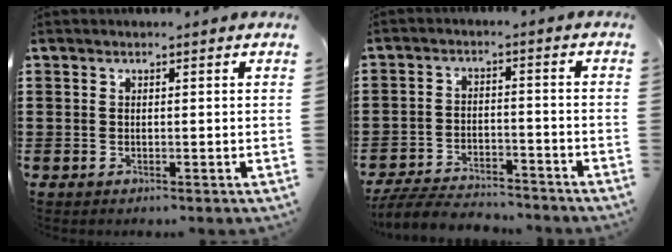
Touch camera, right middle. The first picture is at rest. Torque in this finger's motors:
{"motor_torque": [0.21, -0.10, -0.24, -0.04]}